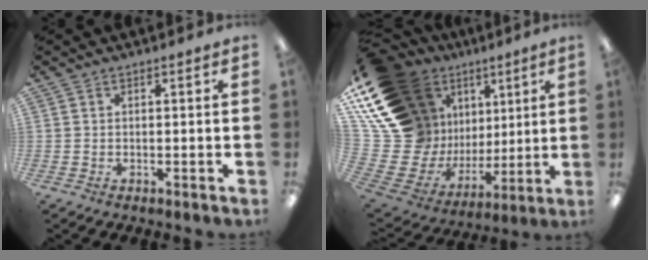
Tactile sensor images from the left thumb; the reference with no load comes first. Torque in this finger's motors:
{"motor_torque": [2.05, 2.96, 0.77, -0.34, 0.19]}